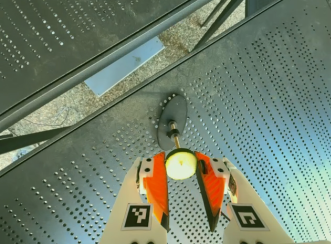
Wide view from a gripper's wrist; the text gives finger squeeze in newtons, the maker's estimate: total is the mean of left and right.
{"total": 9.7, "left": 10.0, "right": 9.5}